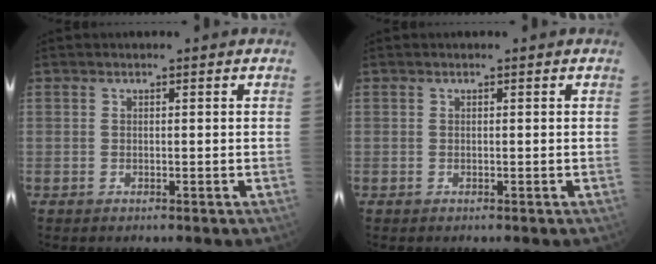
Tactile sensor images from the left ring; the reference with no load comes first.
{"total": 0.0}